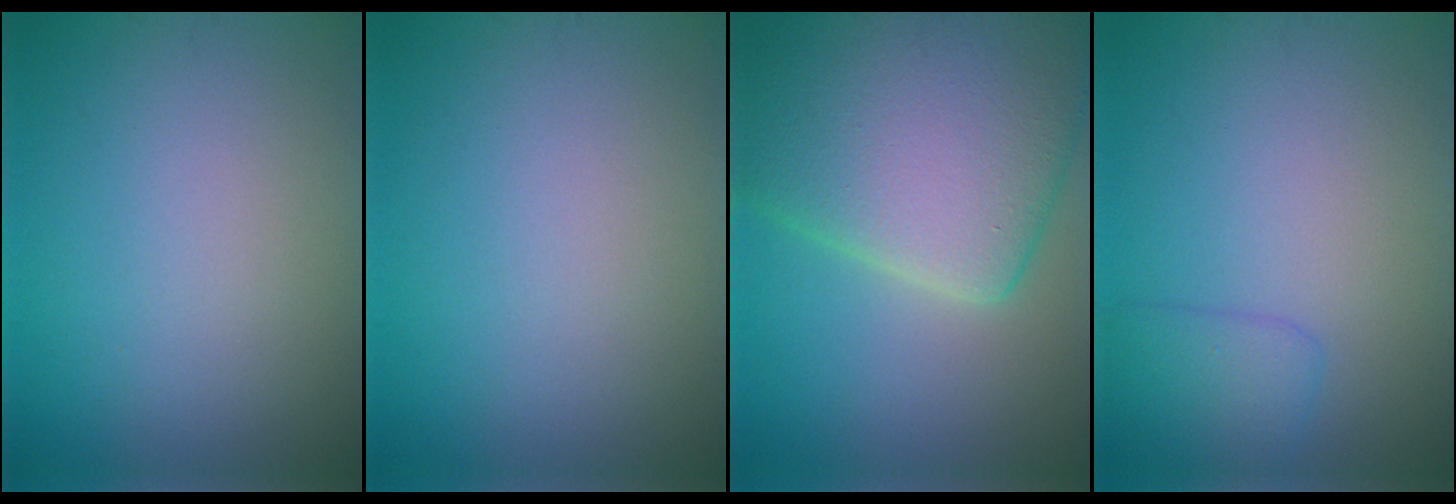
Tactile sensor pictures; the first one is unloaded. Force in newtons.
{"total": 0.0}
{"total": 13.6, "press": 13.6, "slide": 0.6}
{"total": 2.2, "press": 2.2, "slide": 0.2}